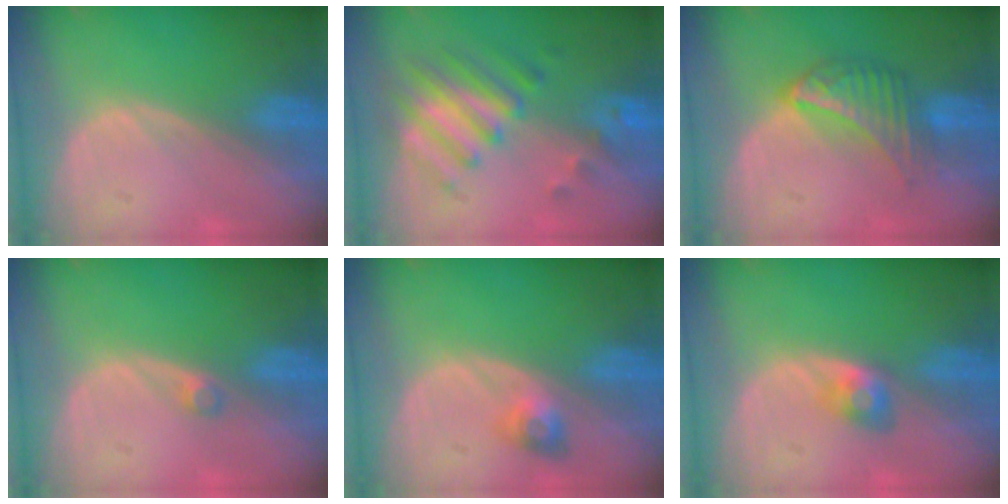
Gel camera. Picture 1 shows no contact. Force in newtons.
{"total": 8.0, "press": 7.0, "slide": 3.9}
{"total": 6.4, "press": 5.9, "slide": 2.3}
{"total": 1.3, "press": 1.1, "slide": 0.6}
{"total": 2.9, "press": 2.7, "slide": 1.2}
{"total": 2.7, "press": 2.5, "slide": 1.1}